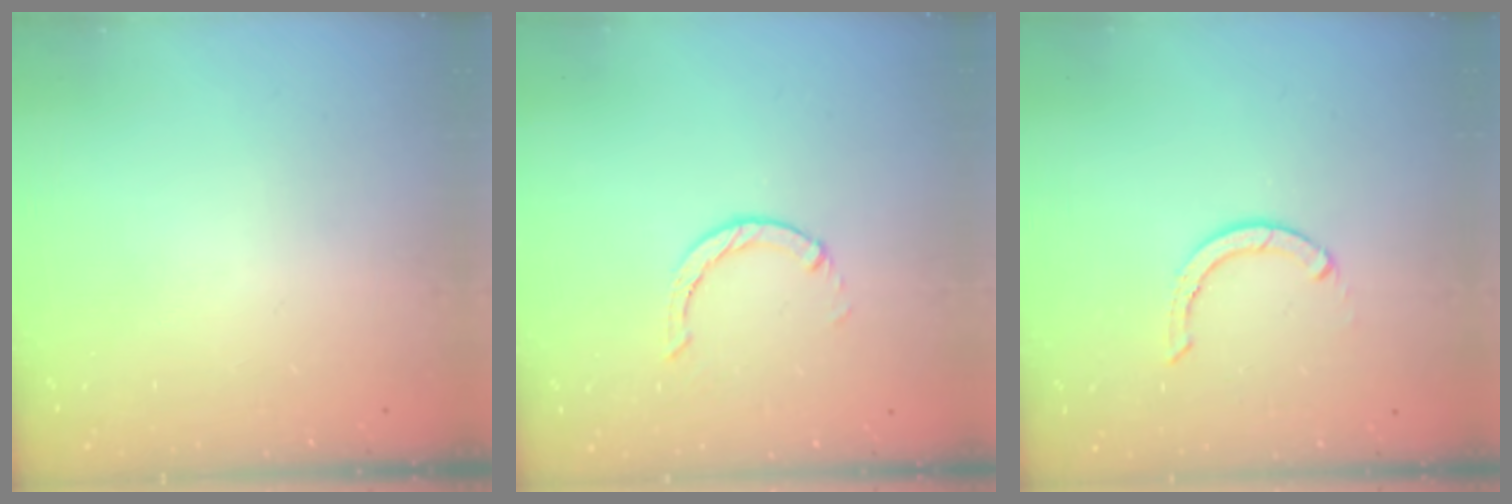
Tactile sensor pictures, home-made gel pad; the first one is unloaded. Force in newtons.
{"total": 1.0, "press": 0.9, "slide": 0.3}
{"total": 2.9, "press": 2.9, "slide": 0.1}